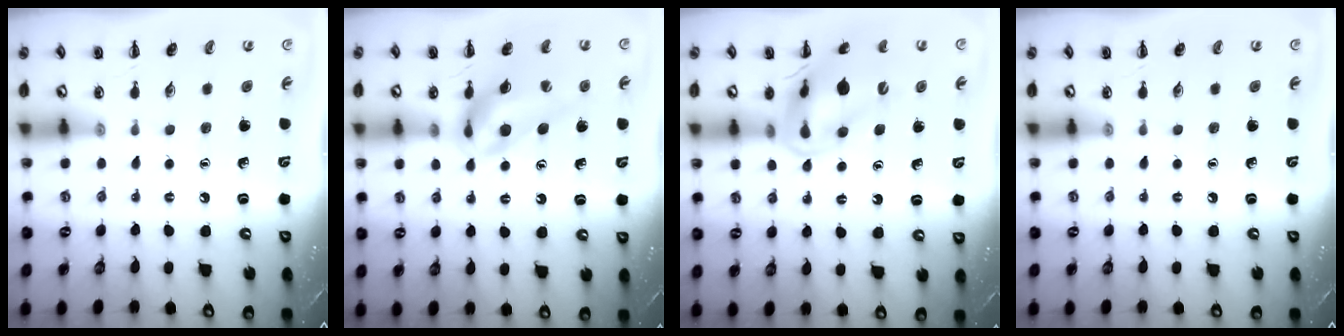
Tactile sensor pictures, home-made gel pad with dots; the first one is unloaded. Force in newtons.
{"total": 11.4, "press": 10.8, "slide": 3.7}
{"total": 16.0, "press": 15.7, "slide": 3.3}
{"total": 0.0}